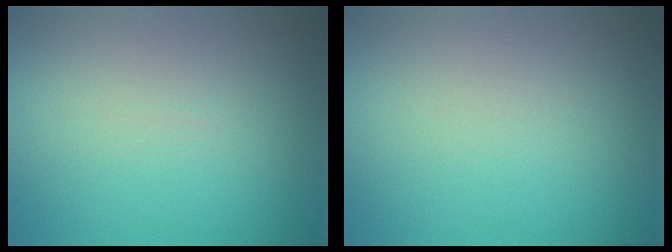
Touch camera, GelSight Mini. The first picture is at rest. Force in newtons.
{"total": 0.0}